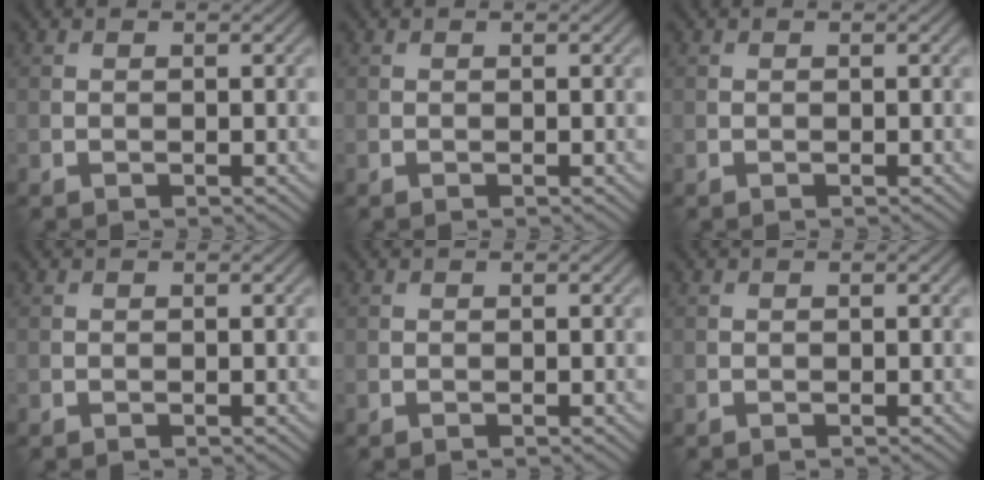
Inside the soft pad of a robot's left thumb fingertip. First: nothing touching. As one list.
[{"total": 0.0}, {"total": 0.0}, {"total": 0.0}, {"total": 0.0}, {"total": 0.0}]